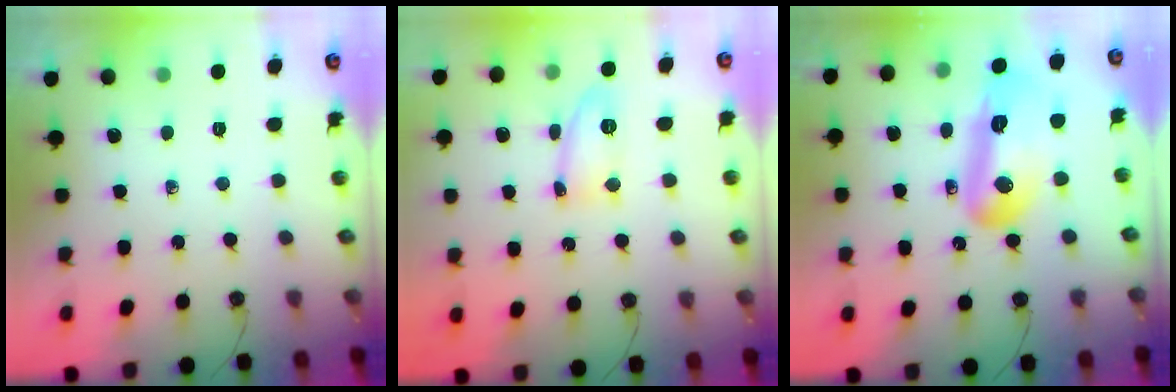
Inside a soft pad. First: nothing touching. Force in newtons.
{"total": 23.7, "press": 12.1, "slide": 20.4}
{"total": 15.5, "press": 15.4, "slide": 2.0}